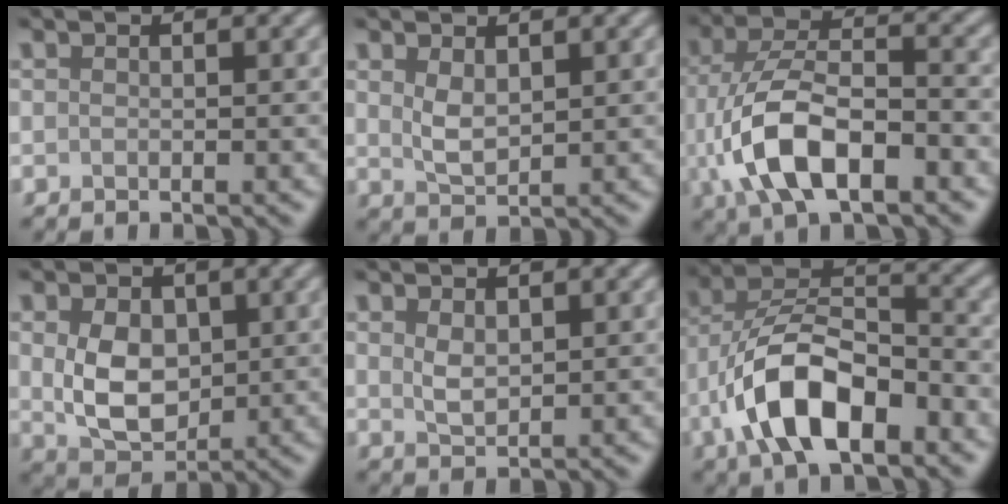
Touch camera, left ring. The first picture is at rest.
{"total": 2.2, "force": [1.0, 1.1, 1.7], "torque": [-0.039, -0.003, 0.024]}
{"total": 9.4, "force": [-3.0, 4.7, 7.5], "torque": [-0.160, -0.003, -0.061]}
{"total": 5.3, "force": [0.5, 3.8, 3.7], "torque": [-0.076, -0.006, 0.015]}
{"total": 1.9, "force": [0.8, 1.0, 1.3], "torque": [-0.030, -0.003, 0.021]}
{"total": 9.8, "force": [-4.2, 4.8, 7.4], "torque": [-0.143, 0.011, -0.083]}